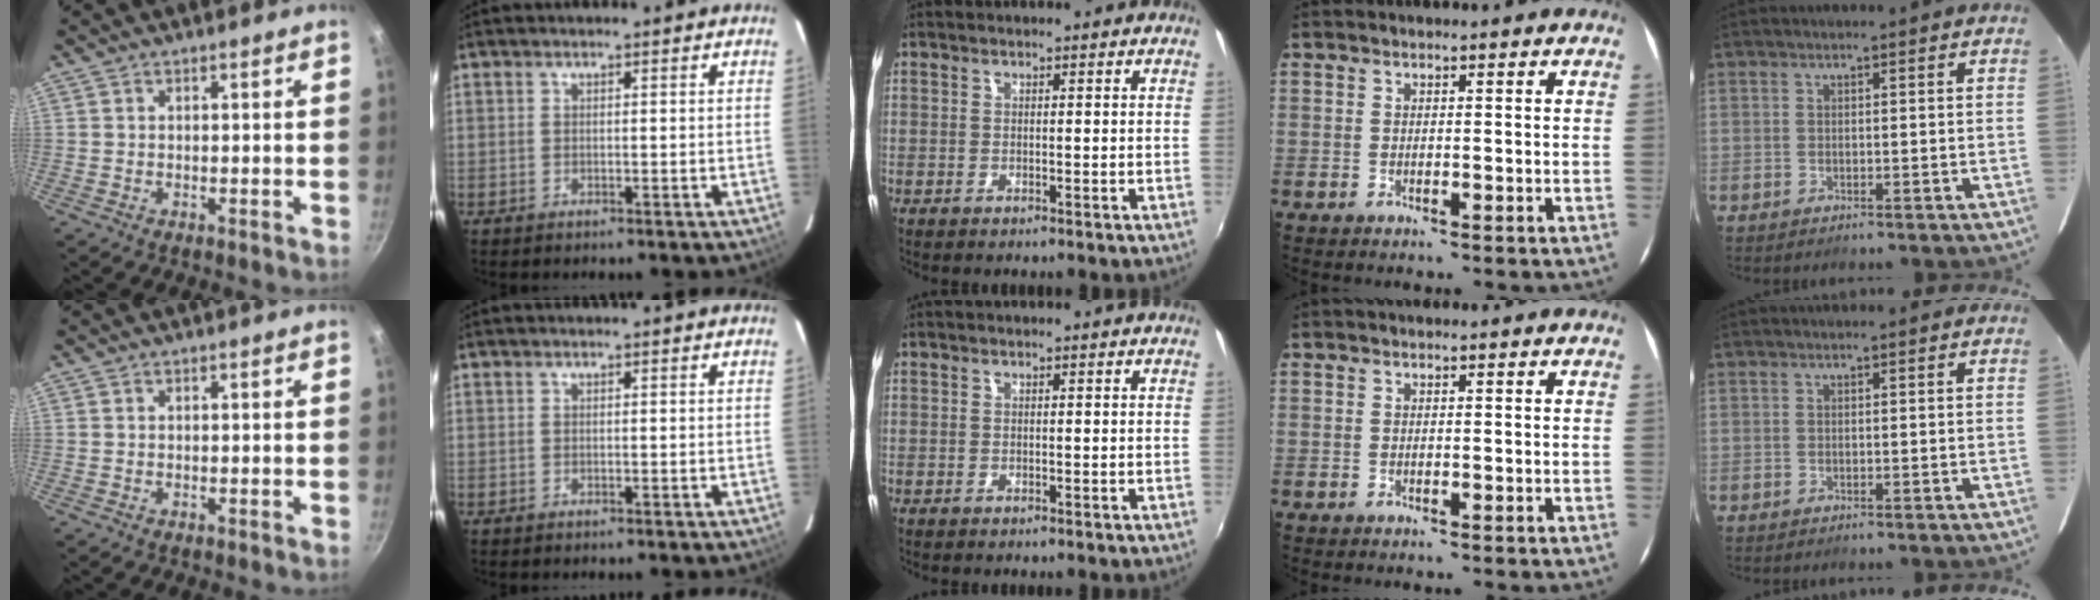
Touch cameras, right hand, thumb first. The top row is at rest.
{}